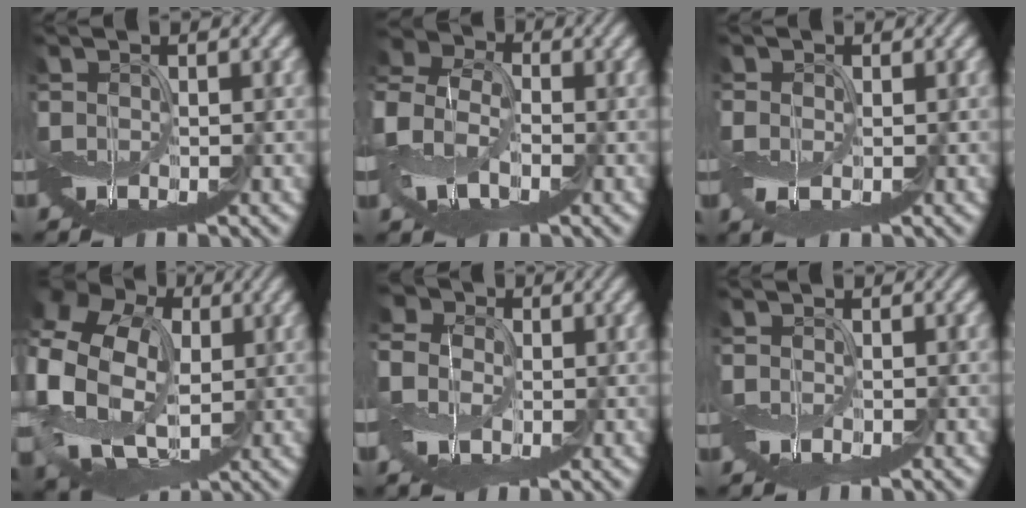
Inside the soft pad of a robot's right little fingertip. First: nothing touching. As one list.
[{"total": 8.4, "force": [-0.9, 5.8, 6.1], "torque": [-0.149, 0.013, -0.034]}, {"total": 1.6, "force": [-0.4, 1.0, 1.2], "torque": [-0.036, -0.007, -0.006]}, {"total": 14.5, "force": [1.3, 11.2, 9.1], "torque": [-0.210, -0.006, 0.020]}, {"total": 6.4, "force": [-0.6, 5.2, 3.6], "torque": [-0.093, 0.004, -0.028]}, {"total": 1.0, "force": [-0.9, 0.1, 0.5], "torque": [-0.009, -0.004, -0.017]}]